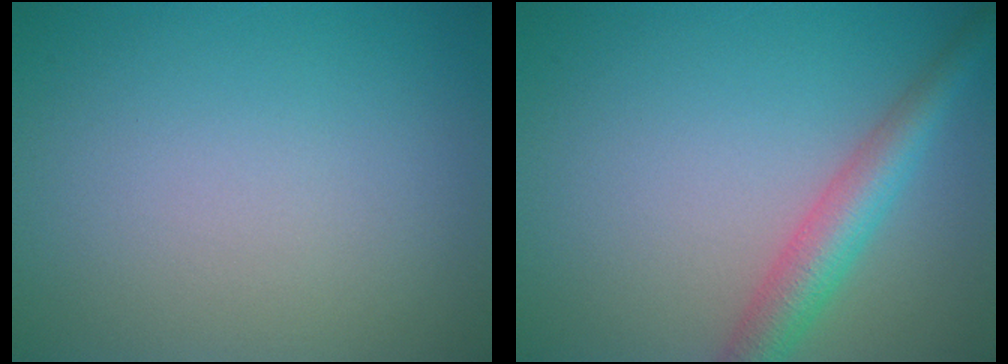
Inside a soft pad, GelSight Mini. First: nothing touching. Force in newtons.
{"total": 4.0, "press": 4.0, "slide": 0.0}